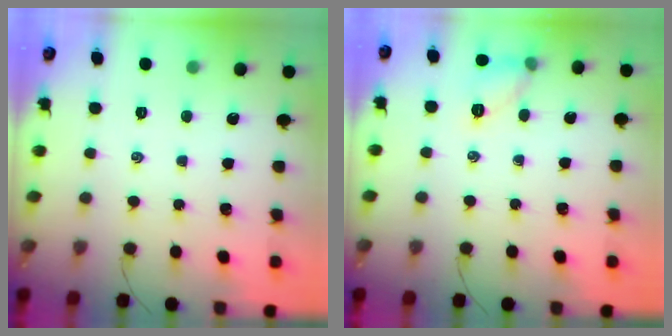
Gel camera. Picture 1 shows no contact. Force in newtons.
{"total": 7.8, "press": 7.7, "slide": 0.6}